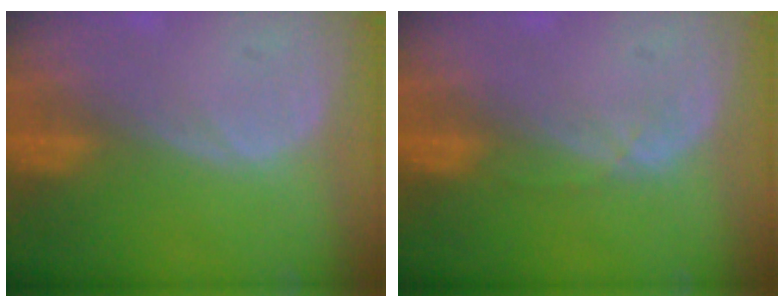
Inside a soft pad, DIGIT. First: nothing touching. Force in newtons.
{"total": 1.1, "press": 1.1, "slide": 0.2}